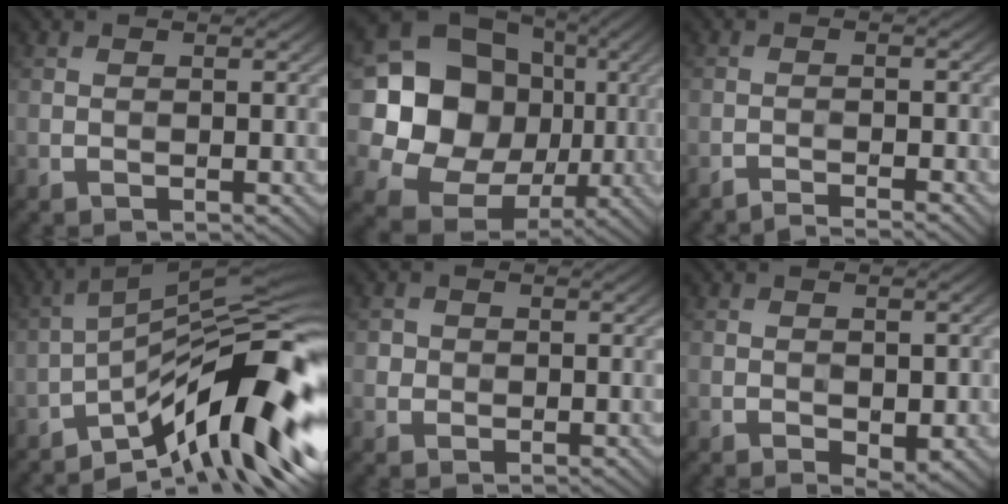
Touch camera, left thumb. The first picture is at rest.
{"total": 19.9, "force": [1.5, 17.7, 9.0], "torque": [-0.223, -0.001, 0.022]}
{"total": 2.5, "force": [-2.3, 0.1, 1.0], "torque": [-0.011, 0.003, -0.047]}
{"total": 15.3, "force": [-7.9, 3.9, 12.5], "torque": [-0.202, 0.008, -0.149]}
{"total": 1.3, "force": [0.0, 1.3, 0.2], "torque": [0.003, -0.003, -0.001]}
{"total": 2.6, "force": [-0.8, 1.4, 2.1], "torque": [-0.032, -0.010, -0.008]}